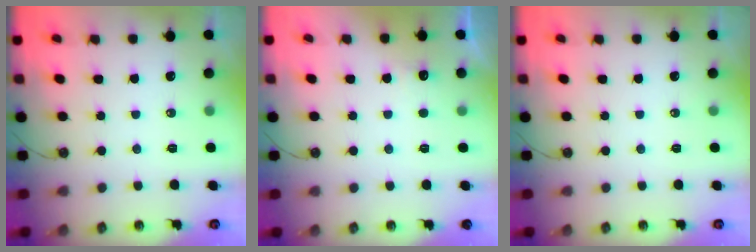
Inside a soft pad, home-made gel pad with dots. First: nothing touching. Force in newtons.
{"total": 3.6, "press": 3.5, "slide": 0.9}
{"total": 0.0}